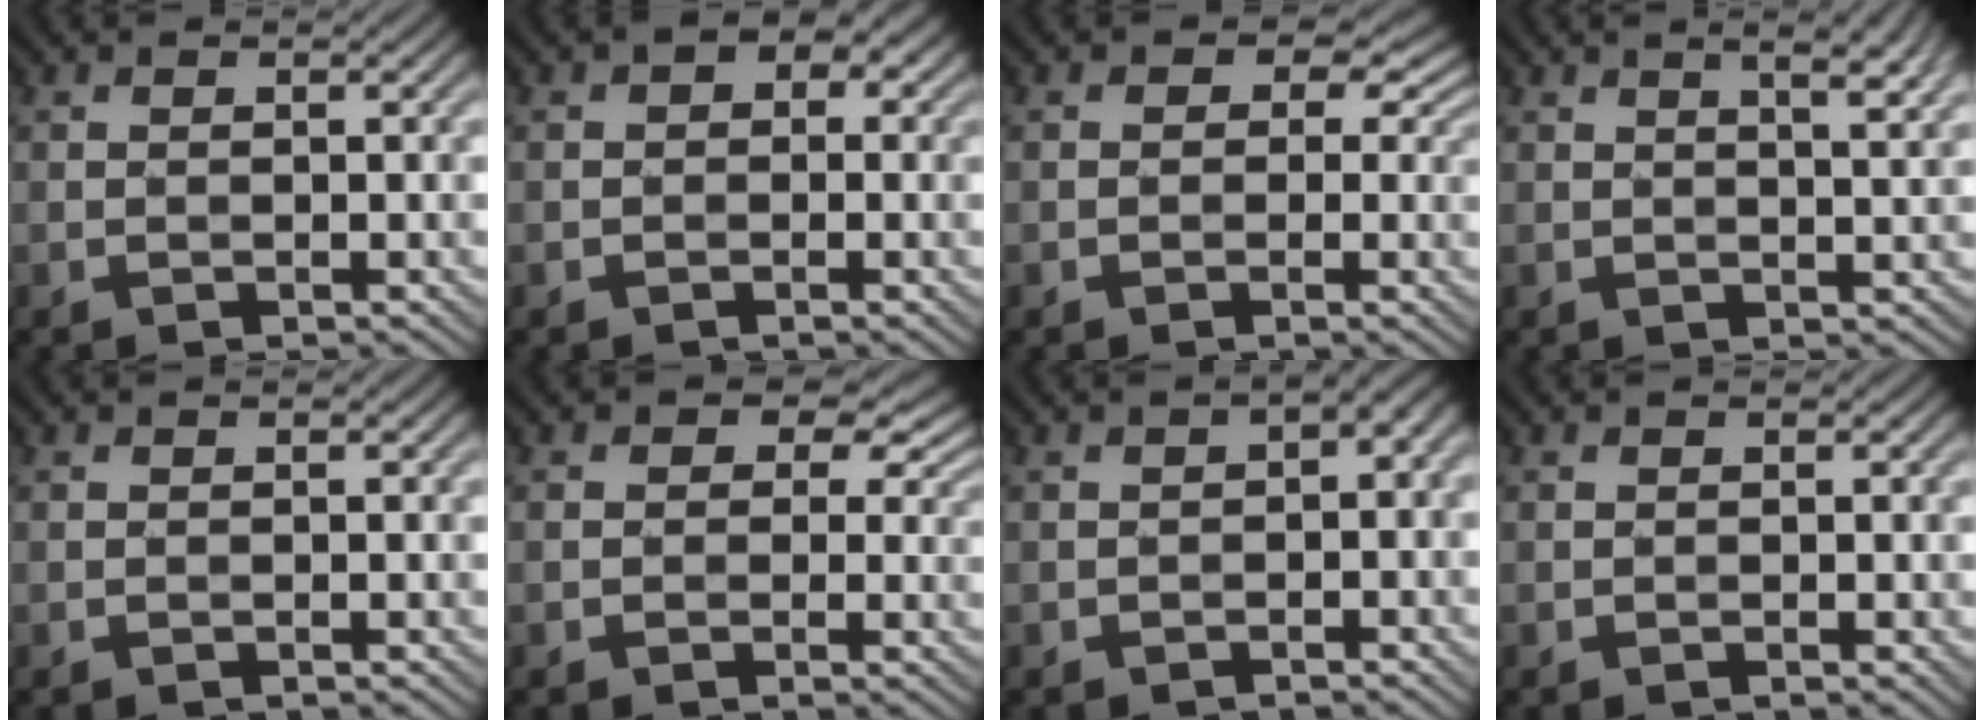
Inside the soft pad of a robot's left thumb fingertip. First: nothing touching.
{"total": 3.1, "force": [0.6, 2.2, 2.1], "torque": [-0.021, 0.004, 0.002]}
{"total": 4.7, "force": [1.4, 3.4, 2.8], "torque": [-0.030, -0.003, 0.009]}
{"total": 5.7, "force": [2.8, 1.4, 4.8], "torque": [-0.066, 0.015, 0.038]}
{"total": 0.0}
{"total": 5.1, "force": [1.8, 3.5, 3.2], "torque": [-0.034, -0.002, 0.015]}
{"total": 3.3, "force": [-0.3, 1.6, 2.9], "torque": [-0.040, 0.006, -0.005]}
{"total": 0.0}